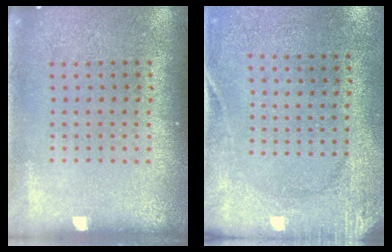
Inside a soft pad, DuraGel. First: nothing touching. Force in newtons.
{"total": 2.7, "press": 2.1, "slide": 1.7}